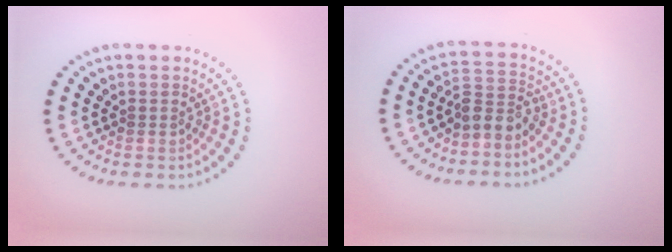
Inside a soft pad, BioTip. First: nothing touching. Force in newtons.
{"total": 2.5, "press": 1.9, "slide": 1.7}